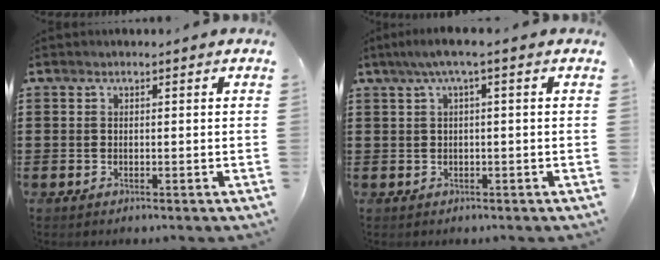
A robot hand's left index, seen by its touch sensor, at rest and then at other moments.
{"total": 2.5, "force": [0.1, -0.1, 2.5], "torque": [-0.045, -0.001, 0.000]}